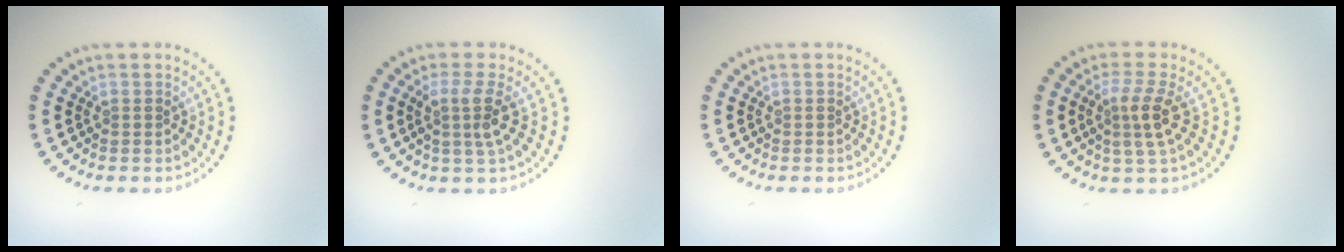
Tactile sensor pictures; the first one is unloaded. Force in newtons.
{"total": 2.6, "press": 2.0, "slide": 1.7}
{"total": 0.0}
{"total": 2.8, "press": 2.4, "slide": 1.5}